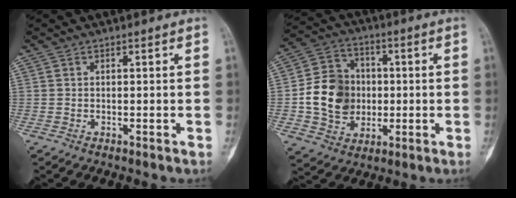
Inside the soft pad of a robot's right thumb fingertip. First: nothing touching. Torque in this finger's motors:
{"motor_torque": [1.13, 1.05, 0.54, -0.45, 0.04]}